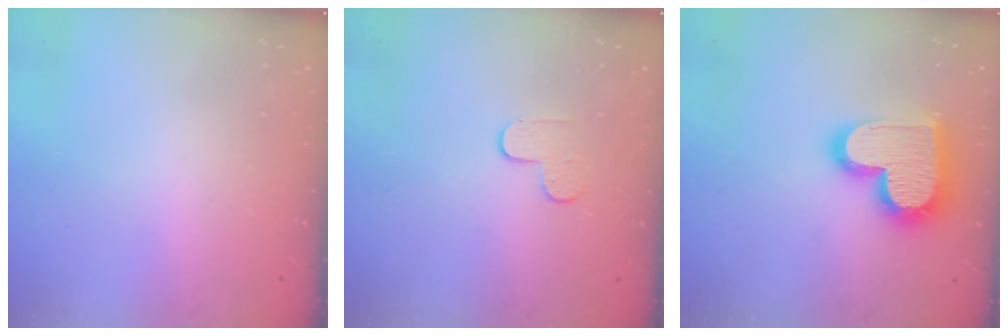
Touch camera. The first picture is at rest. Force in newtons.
{"total": 4.3, "press": 4.3, "slide": 0.4}
{"total": 20.7, "press": 20.7, "slide": 1.5}